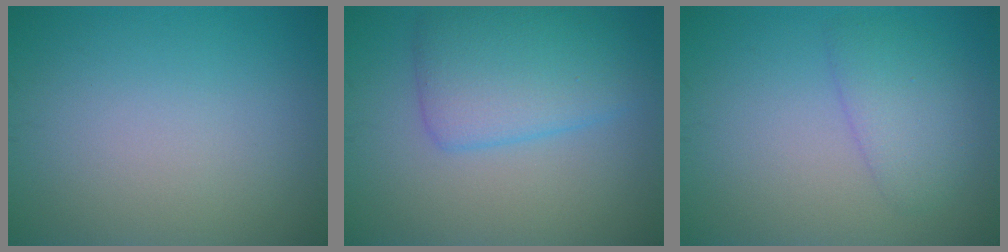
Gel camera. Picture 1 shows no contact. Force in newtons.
{"total": 5.4, "press": 5.4, "slide": 0.2}
{"total": 2.7, "press": 2.7, "slide": 0.3}